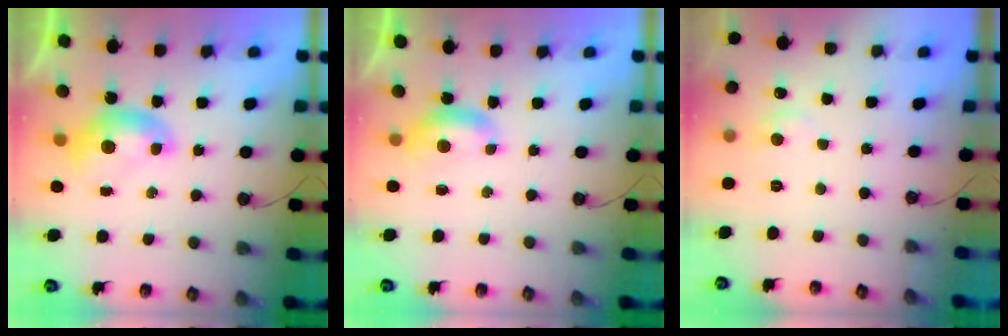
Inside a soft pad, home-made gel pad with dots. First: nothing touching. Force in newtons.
{"total": 2.2, "press": 2.2, "slide": 0.4}
{"total": 0.8, "press": 0.2, "slide": 0.8}